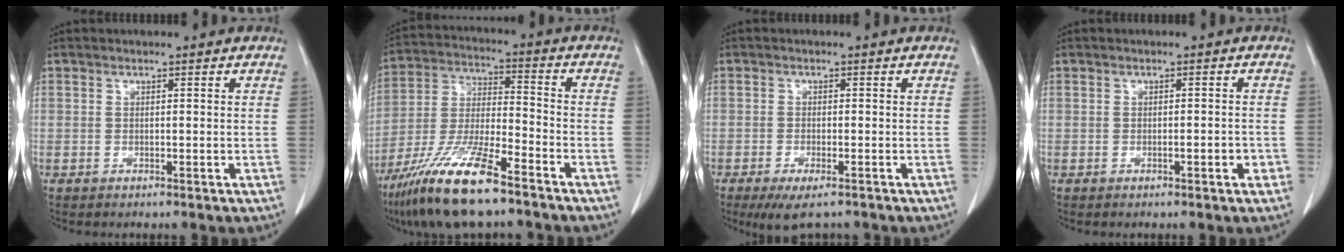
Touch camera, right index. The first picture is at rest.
{"total": 14.8, "force": [-10.3, 2.2, 10.5], "torque": [-0.219, -0.024, -0.190]}
{"total": 5.2, "force": [-3.8, 1.5, 3.2], "torque": [-0.049, -0.008, -0.060]}
{"total": 1.8, "force": [-0.8, 0.3, 1.6], "torque": [-0.022, 0.000, -0.010]}